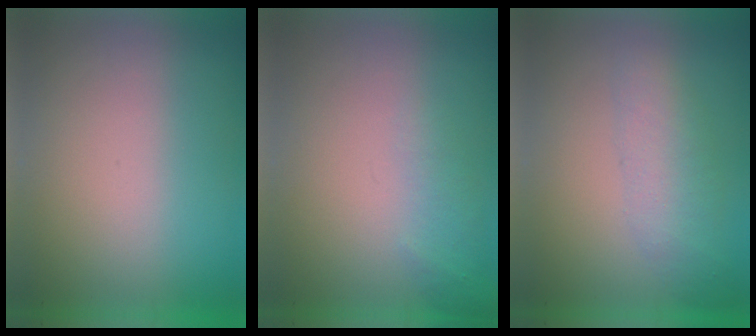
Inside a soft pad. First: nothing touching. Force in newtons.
{"total": 1.4}
{"total": 2.3}